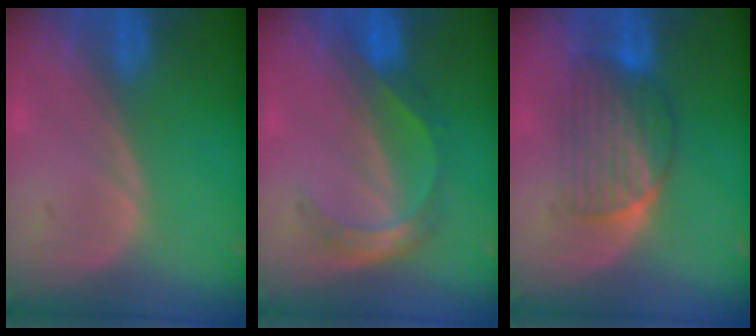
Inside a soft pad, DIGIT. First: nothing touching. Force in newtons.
{"total": 5.6, "press": 4.8, "slide": 2.8}
{"total": 6.7, "press": 6.4, "slide": 1.8}